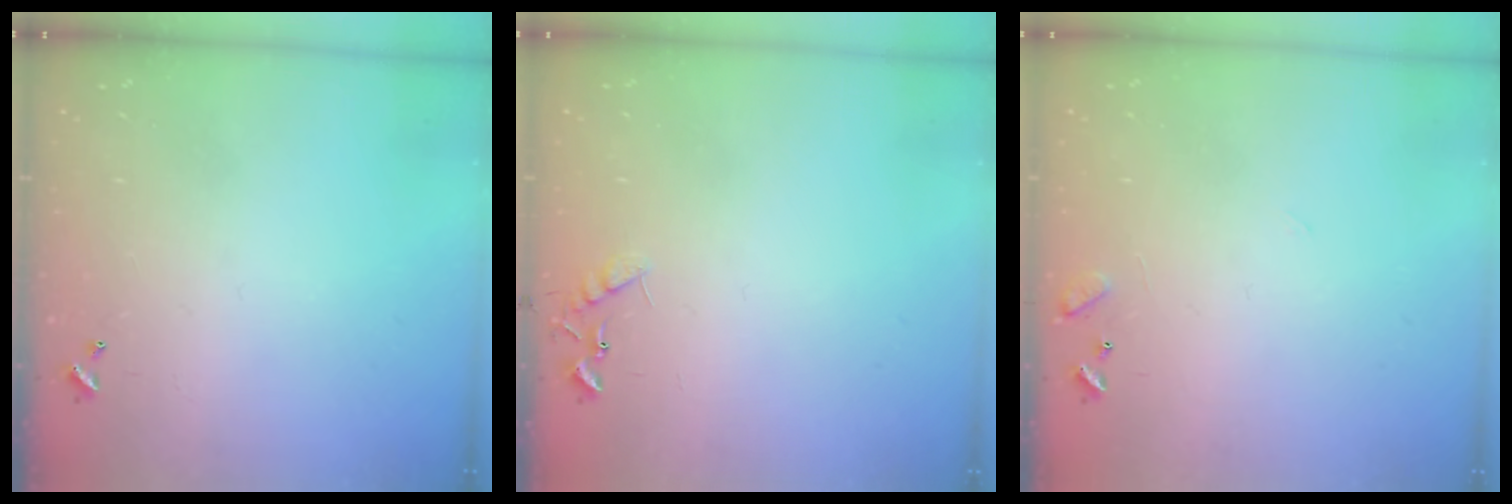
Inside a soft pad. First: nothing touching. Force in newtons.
{"total": 7.6, "press": 7.6, "slide": 0.7}
{"total": 8.4, "press": 8.4, "slide": 0.5}